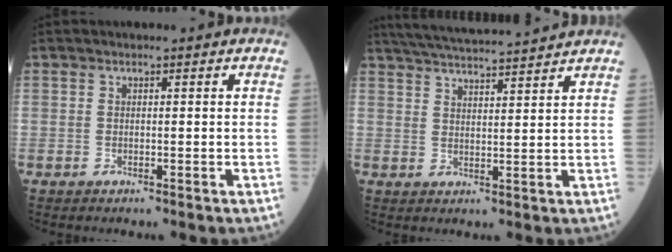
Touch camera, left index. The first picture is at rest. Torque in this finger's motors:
{"motor_torque": [-0.08, -0.64, 0.00, 0.05]}